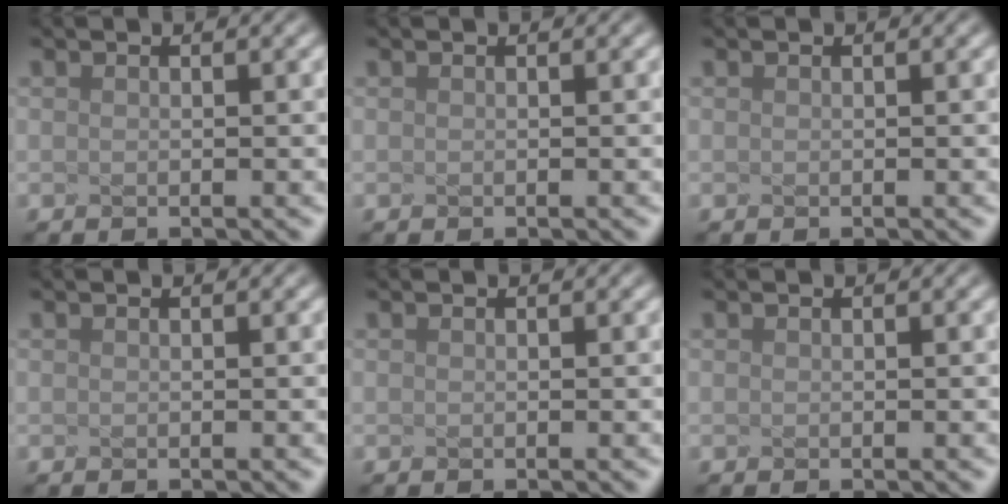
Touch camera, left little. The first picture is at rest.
{"total": 0.0}
{"total": 0.0}
{"total": 0.0}
{"total": 0.0}
{"total": 0.0}